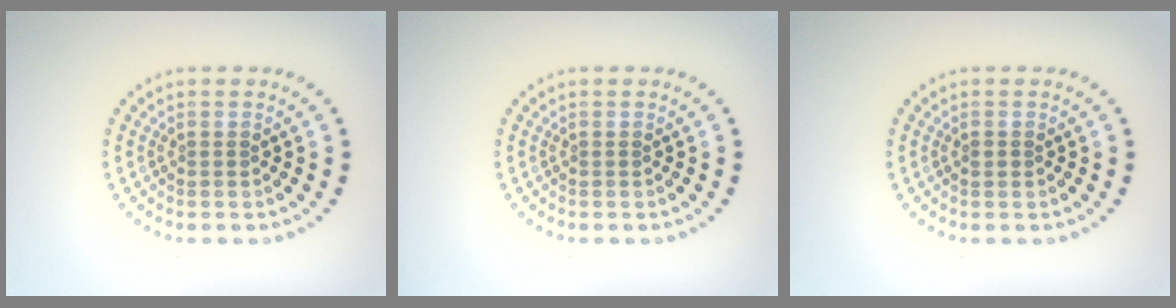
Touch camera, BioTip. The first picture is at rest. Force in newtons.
{"total": 0.0}
{"total": 0.7, "press": 0.7, "slide": 0.0}